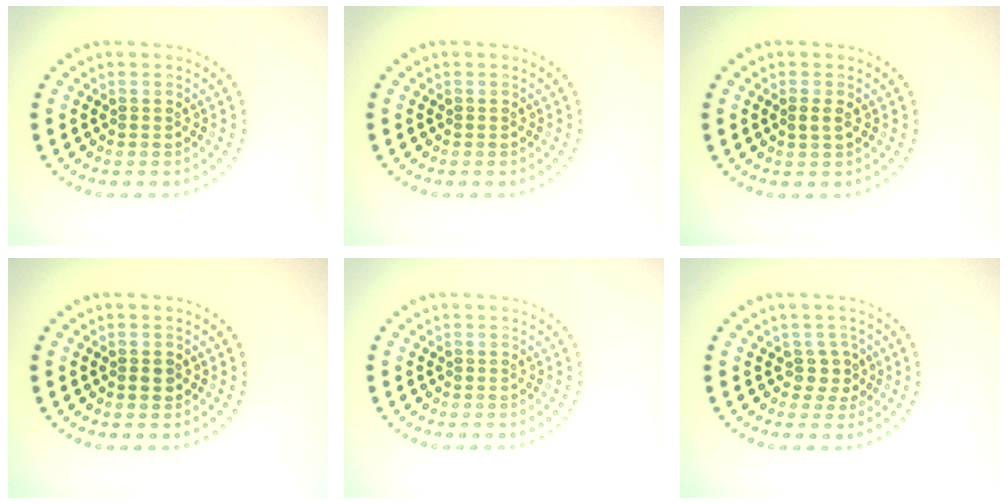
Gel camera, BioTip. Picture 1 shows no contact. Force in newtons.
{"total": 0.0}
{"total": 0.9, "press": 0.9, "slide": 0.2}
{"total": 1.0, "press": 0.9, "slide": 0.3}
{"total": 0.0}
{"total": 1.8, "press": 1.4, "slide": 1.2}